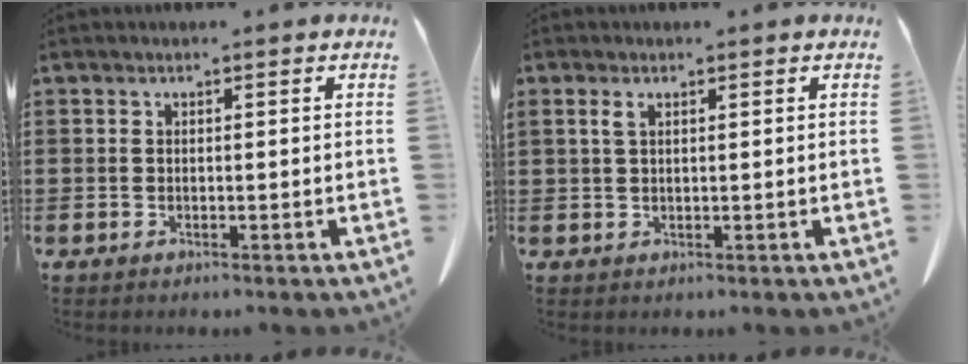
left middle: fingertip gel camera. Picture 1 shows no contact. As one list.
[{"total": 1.5, "force": [0.7, 0.5, 1.2], "torque": [-0.028, 0.002, 0.013]}]